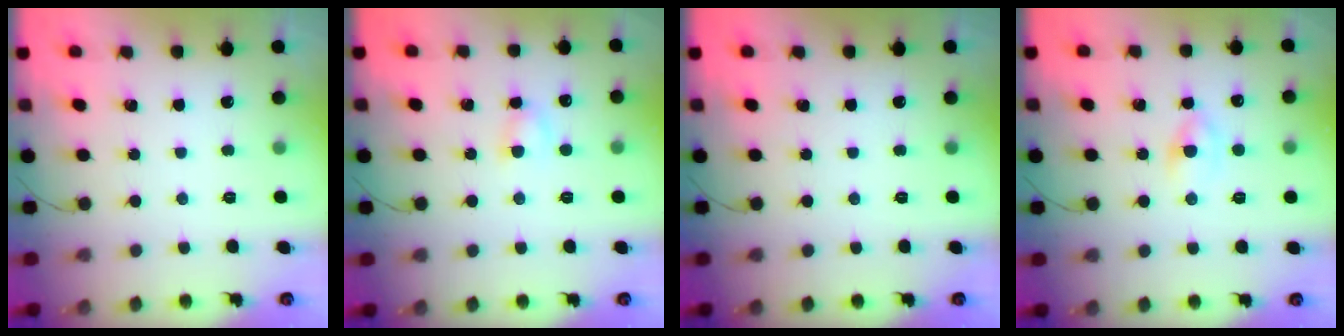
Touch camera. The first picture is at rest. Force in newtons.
{"total": 3.1, "press": 2.9, "slide": 1.2}
{"total": 0.0}
{"total": 2.3, "press": 2.0, "slide": 1.1}